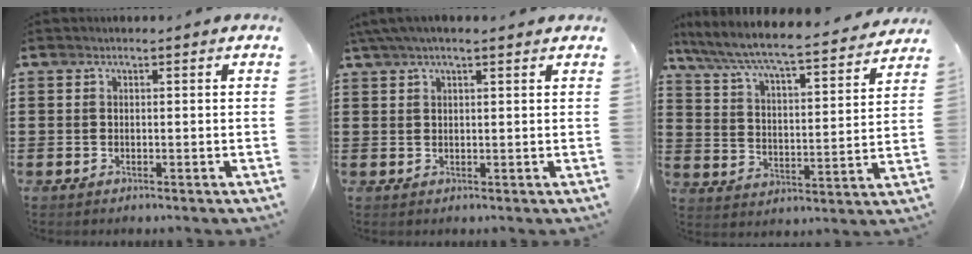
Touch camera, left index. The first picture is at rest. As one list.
[{"total": 3.0, "force": [2.0, 0.5, 2.2], "torque": [-0.046, 0.005, 0.037]}, {"total": 6.0, "force": [5.5, -0.2, 2.2], "torque": [-0.069, -0.045, 0.086]}]